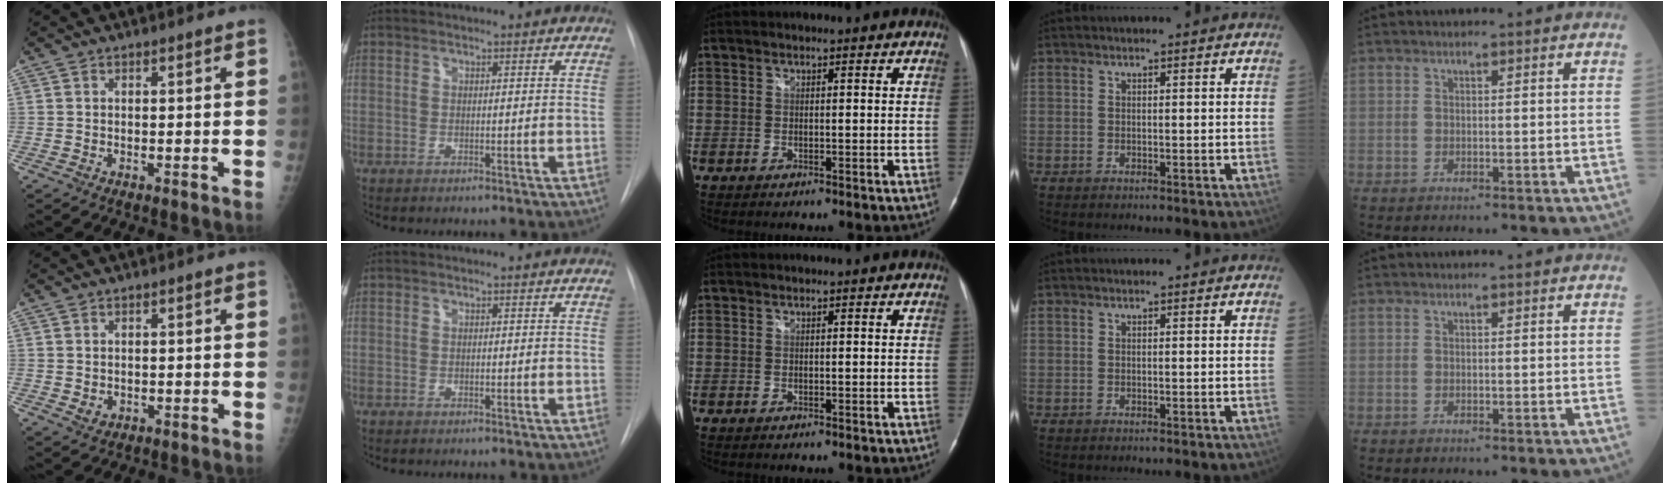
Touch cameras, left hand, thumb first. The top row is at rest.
{"thumb": {"total": 1.7, "force": [0.0, 1.4, 0.8], "torque": [-0.011, -0.001, 0.007]}}